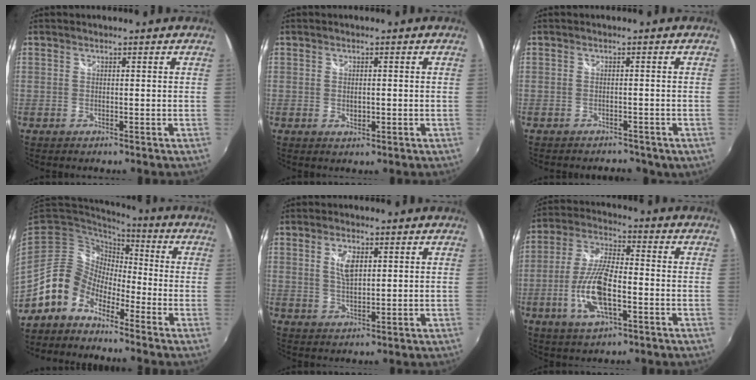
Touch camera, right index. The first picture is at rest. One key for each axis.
{"total": 1.8, "fx": -0.3, "fy": 1.2, "fz": 1.4, "tx": -0.023, "ty": -0.002, "tz": -0.003}
{"total": 5.9, "fx": -4.6, "fy": 2.9, "fz": 2.4, "tx": -0.048, "ty": -0.011, "tz": -0.055}
{"total": 10.3, "fx": -6.9, "fy": 6.9, "fz": 3.2, "tx": -0.058, "ty": 0.028, "tz": -0.142}
{"total": 4.7, "fx": 1.5, "fy": 2.3, "fz": 3.8, "tx": -0.068, "ty": 0.001, "tz": 0.028}
{"total": 12.8, "fx": -3.9, "fy": 4.4, "fz": 11.3, "tx": -0.238, "ty": -0.003, "tz": -0.074}